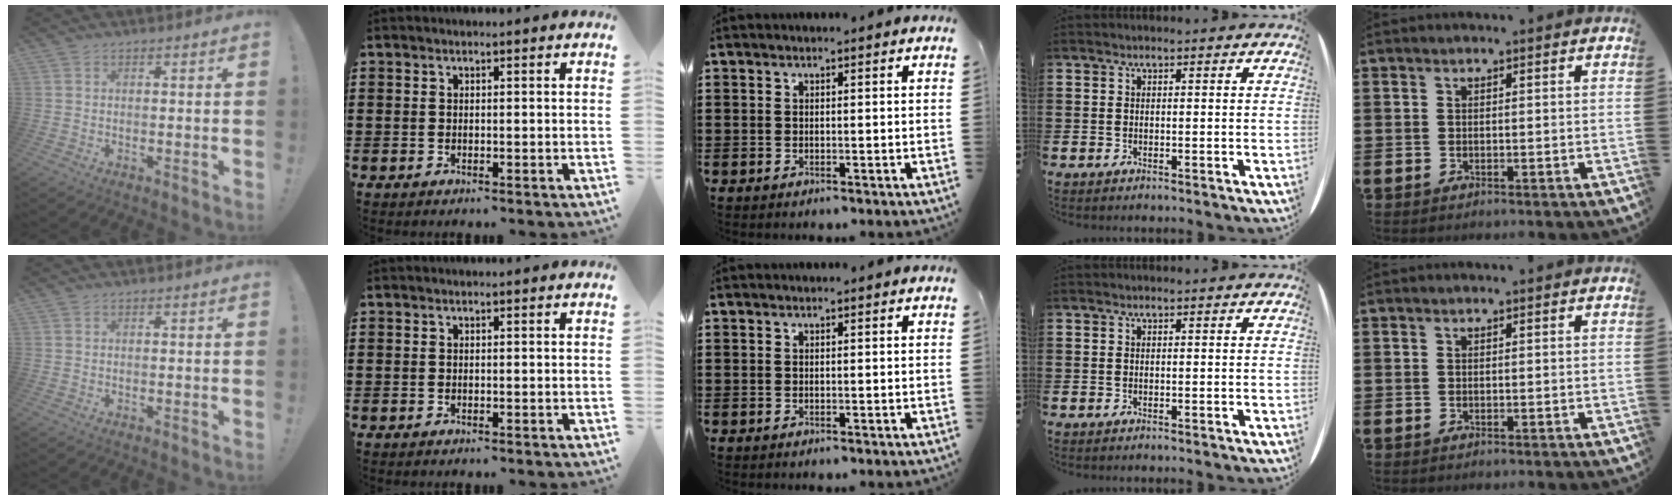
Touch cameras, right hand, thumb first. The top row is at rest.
{}